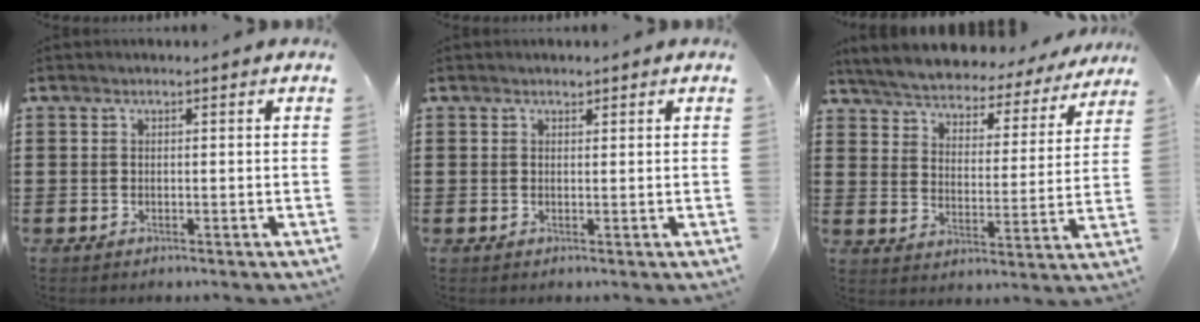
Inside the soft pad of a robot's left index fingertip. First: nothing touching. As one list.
[{"total": 0.8, "force": [0.6, 0.4, 0.1], "torque": [-0.003, 0.002, 0.013]}, {"total": 4.6, "force": [4.6, 0.0, 0.1], "torque": [-0.030, -0.041, 0.073]}]